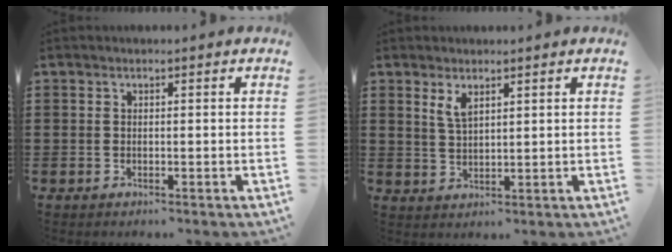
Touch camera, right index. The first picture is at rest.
{"total": 2.9, "force": [1.7, 1.1, 2.0], "torque": [-0.044, 0.004, 0.031]}